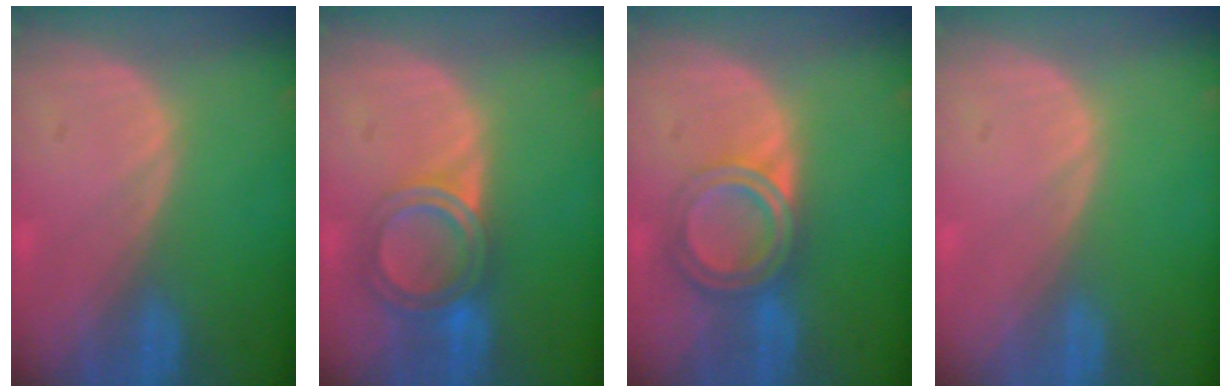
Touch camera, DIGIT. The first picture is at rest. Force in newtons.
{"total": 6.1, "press": 5.2, "slide": 3.2}
{"total": 6.4, "press": 5.4, "slide": 3.4}
{"total": 0.0}